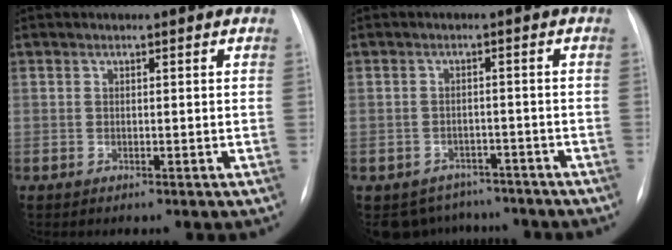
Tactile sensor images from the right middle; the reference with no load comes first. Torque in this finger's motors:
{"motor_torque": [-0.16, -0.30, -0.02, -0.01]}